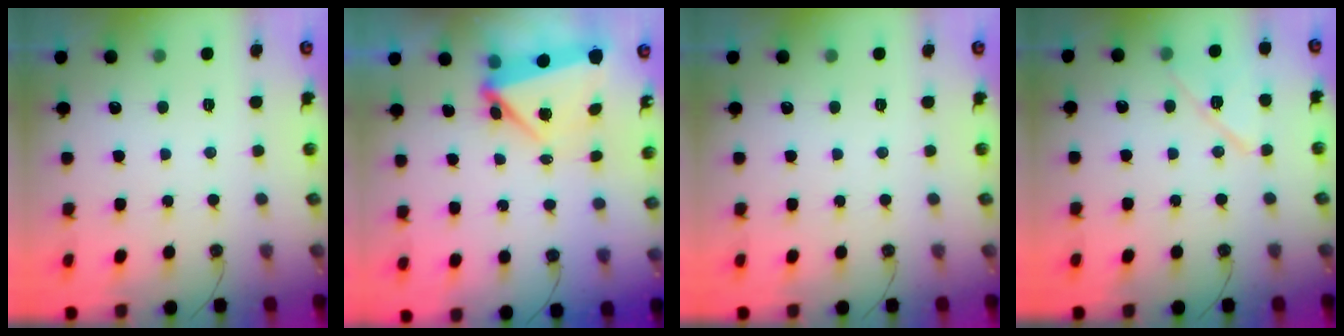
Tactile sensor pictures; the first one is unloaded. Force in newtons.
{"total": 5.8, "press": 5.8, "slide": 0.3}
{"total": 0.0}
{"total": 11.1, "press": 11.0, "slide": 1.1}